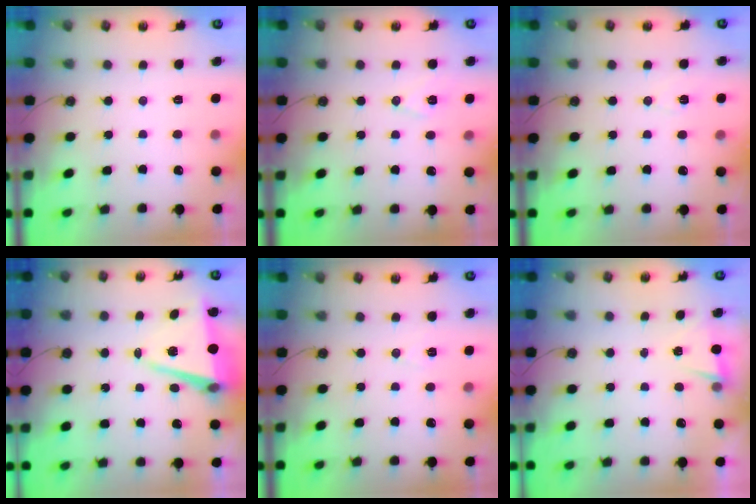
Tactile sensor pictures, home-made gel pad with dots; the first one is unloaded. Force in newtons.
{"total": 7.4, "press": 6.4, "slide": 3.7}
{"total": 3.6, "press": 2.5, "slide": 2.6}
{"total": 7.4, "press": 6.4, "slide": 3.8}
{"total": 6.0, "press": 4.0, "slide": 4.5}
{"total": 1.3, "press": 0.7, "slide": 1.1}